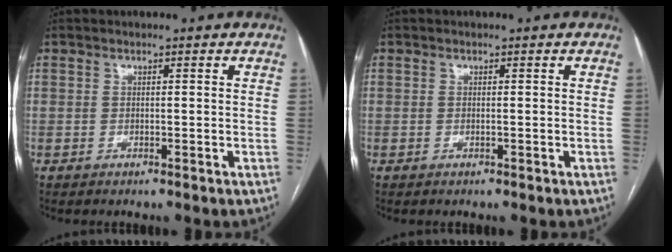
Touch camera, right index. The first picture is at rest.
{"total": 0.0}